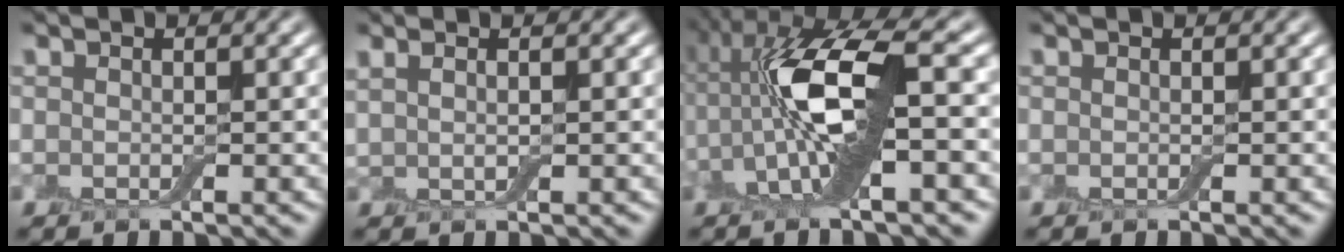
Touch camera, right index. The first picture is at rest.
{"total": 1.8, "force": [1.0, 0.8, 1.2], "torque": [-0.010, -0.001, 0.002]}
{"total": 9.6, "force": [-0.3, 3.2, 9.0], "torque": [-0.179, 0.017, -0.011]}
{"total": 0.0}